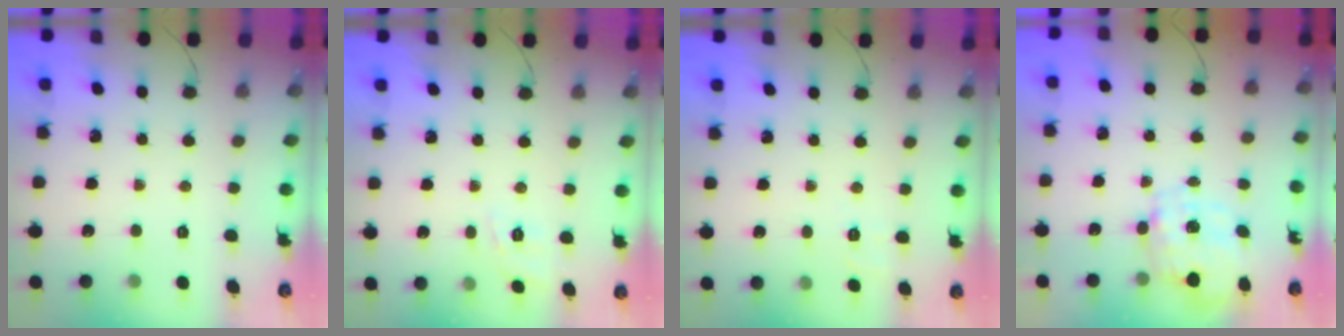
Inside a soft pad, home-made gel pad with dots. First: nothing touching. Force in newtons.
{"total": 2.0, "press": 0.6, "slide": 1.9}
{"total": 1.9, "press": 0.8, "slide": 1.7}
{"total": 2.7, "press": 2.6, "slide": 0.8}